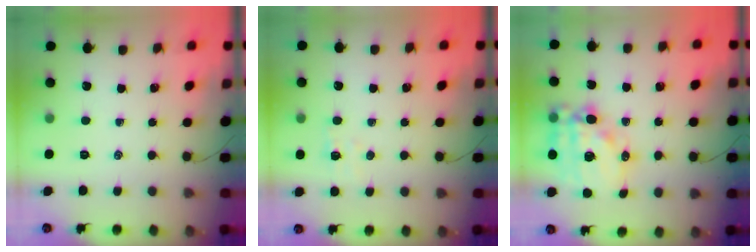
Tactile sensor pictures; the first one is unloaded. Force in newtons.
{"total": 3.9, "press": 3.8, "slide": 0.9}
{"total": 16.1, "press": 15.7, "slide": 3.9}